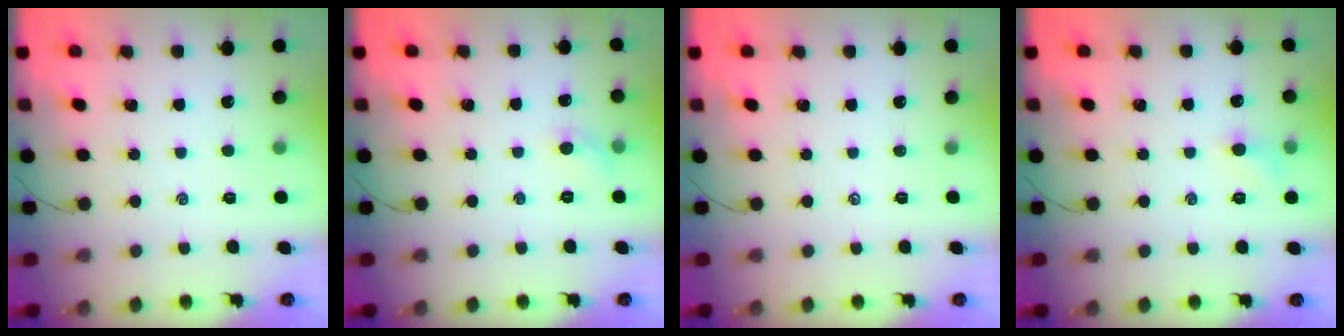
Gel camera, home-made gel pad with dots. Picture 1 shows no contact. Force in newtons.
{"total": 4.5, "press": 4.3, "slide": 1.5}
{"total": 0.0}
{"total": 5.4, "press": 5.1, "slide": 1.5}